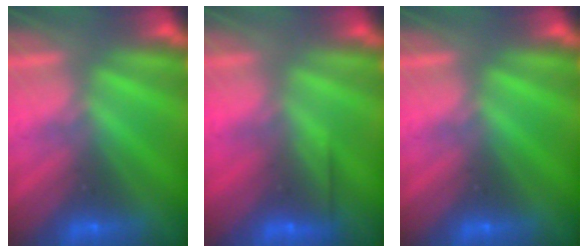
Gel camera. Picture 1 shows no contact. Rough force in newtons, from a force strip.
{"total": 2.6}
{"total": 0.0}